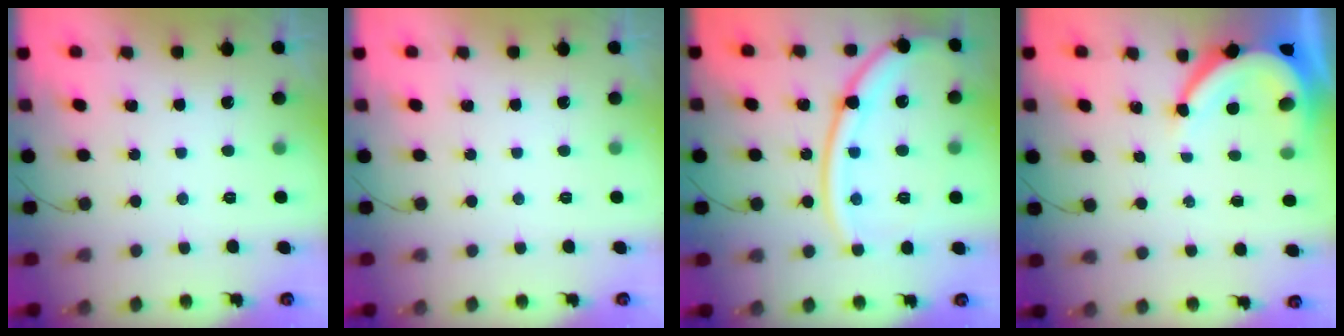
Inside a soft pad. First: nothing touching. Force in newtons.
{"total": 0.0}
{"total": 17.1, "press": 17.1, "slide": 1.3}
{"total": 8.6, "press": 8.6, "slide": 0.9}